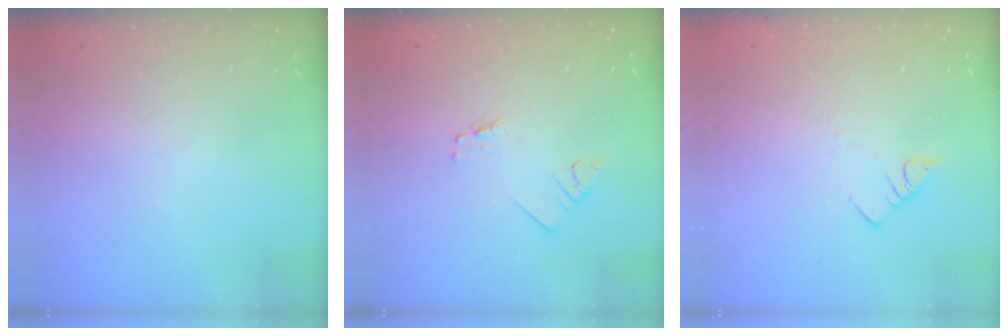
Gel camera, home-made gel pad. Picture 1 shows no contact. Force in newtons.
{"total": 1.2, "press": 1.2, "slide": 0.1}
{"total": 2.8, "press": 2.8, "slide": 0.2}